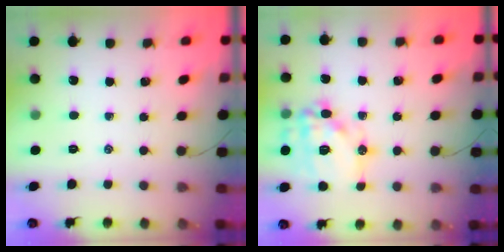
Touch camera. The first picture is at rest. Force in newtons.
{"total": 16.6, "press": 16.3, "slide": 3.0}